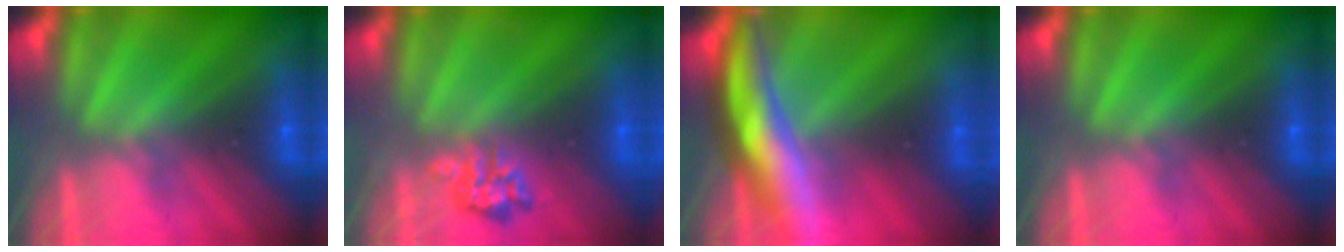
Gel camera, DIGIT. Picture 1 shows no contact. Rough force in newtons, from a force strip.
{"total": 2.4}
{"total": 6.9}
{"total": 0.0}